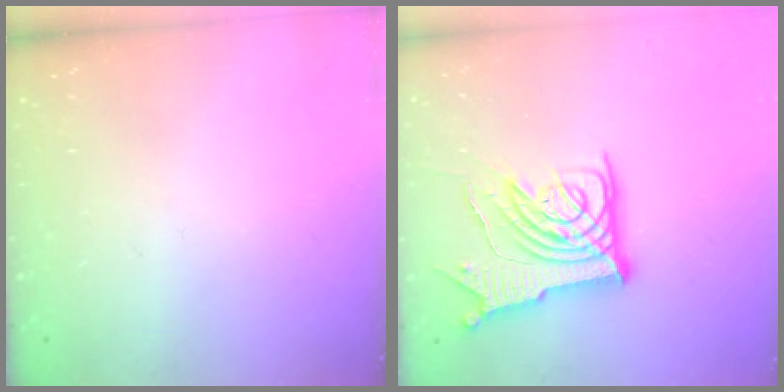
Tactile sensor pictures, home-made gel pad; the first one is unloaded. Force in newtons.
{"total": 14.0, "press": 13.9, "slide": 1.5}